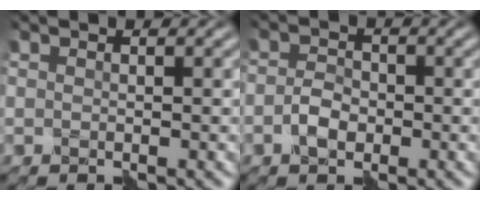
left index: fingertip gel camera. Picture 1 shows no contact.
{"total": 2.3, "force": [-1.1, 1.4, 1.4], "torque": [-0.026, 0.002, -0.030]}